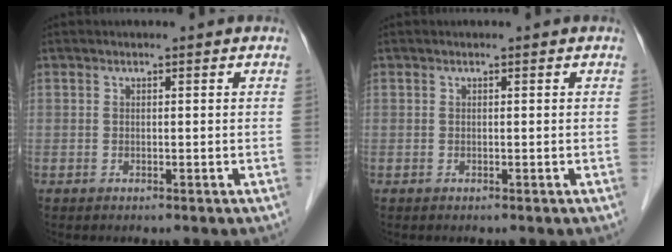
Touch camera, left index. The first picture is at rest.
{"total": 0.0}